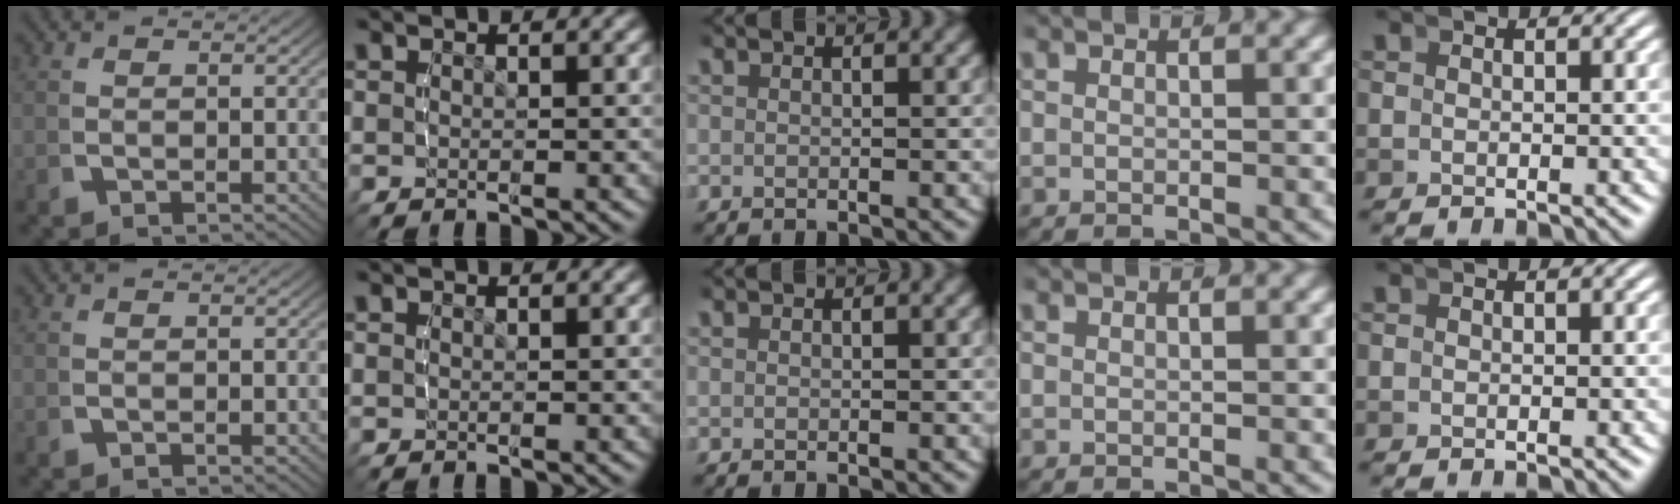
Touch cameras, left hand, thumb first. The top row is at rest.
{}